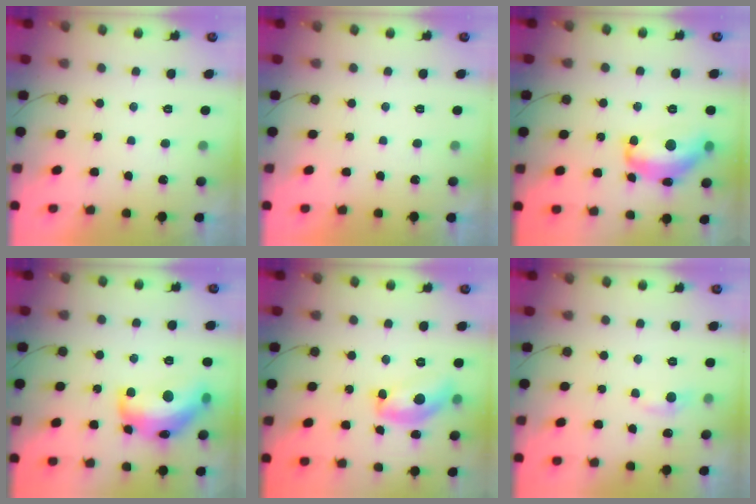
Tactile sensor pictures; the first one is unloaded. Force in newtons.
{"total": 0.0}
{"total": 13.6, "press": 13.5, "slide": 1.1}
{"total": 17.6, "press": 17.6, "slide": 0.9}
{"total": 14.7, "press": 14.7, "slide": 0.8}
{"total": 4.3, "press": 4.3, "slide": 0.6}